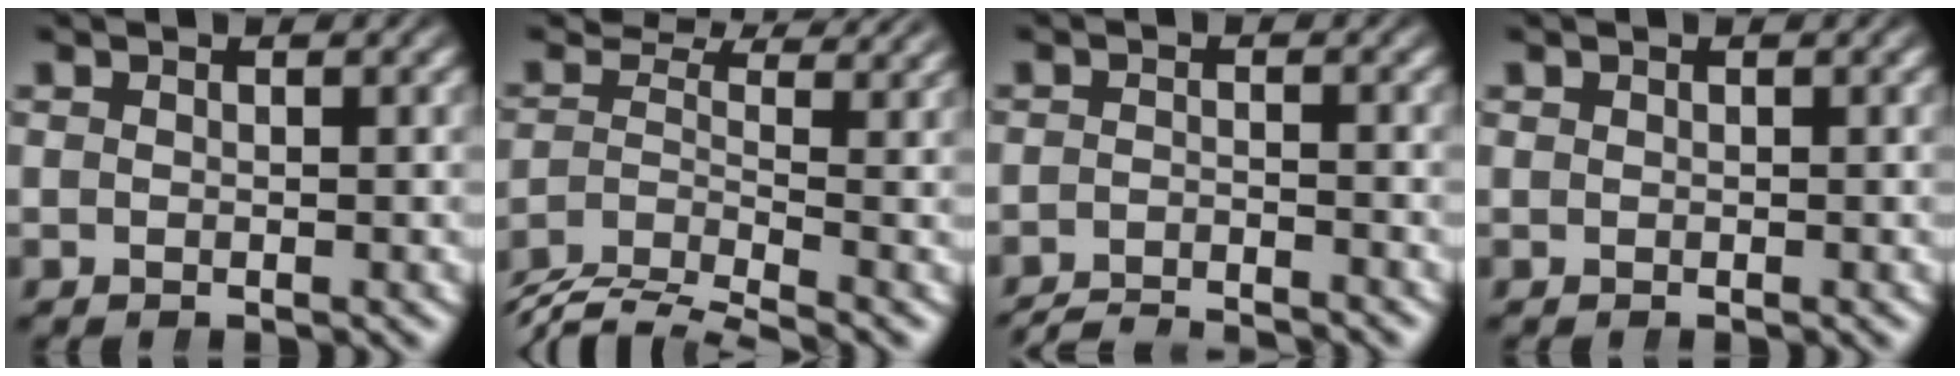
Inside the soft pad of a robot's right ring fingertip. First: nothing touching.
{"total": 6.2, "force": [-3.4, 3.9, 3.5], "torque": [-0.056, -0.027, -0.059]}
{"total": 5.1, "force": [-5.0, 0.9, 0.4], "torque": [0.002, -0.012, -0.084]}
{"total": 0.0}